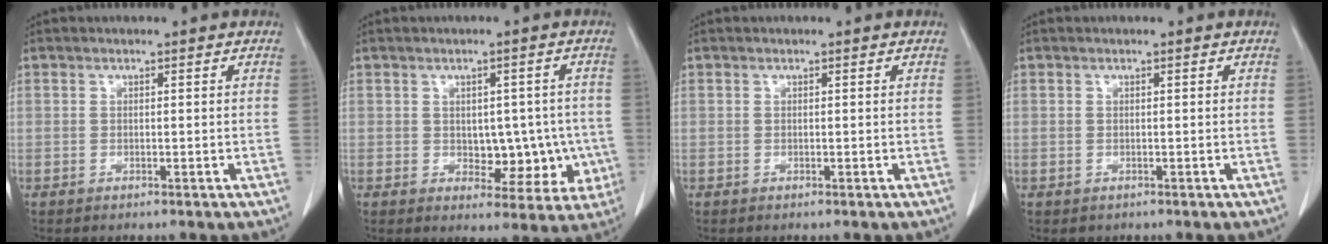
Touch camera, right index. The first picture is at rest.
{"total": 7.6, "force": [-0.8, 4.9, 5.8], "torque": [-0.050, 0.014, 0.002]}
{"total": 0.0}
{"total": 0.6, "force": [-0.2, 0.6, 0.0], "torque": [-0.001, 0.005, -0.003]}